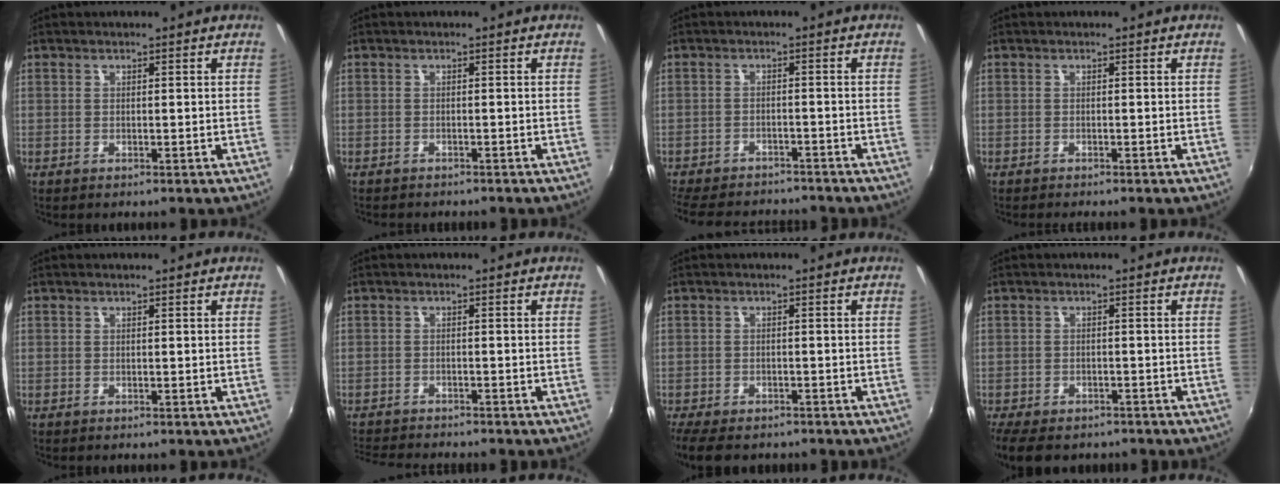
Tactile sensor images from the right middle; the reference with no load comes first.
{"total": 2.1, "force": [-2.0, 0.6, 0.5], "torque": [-0.017, -0.011, -0.029]}
{"total": 13.2, "force": [-11.6, 4.4, 4.7], "torque": [-0.120, -0.010, -0.174]}
{"total": 1.0, "force": [-0.9, 0.0, 0.4], "torque": [-0.006, -0.008, -0.015]}
{"total": 0.0}
{"total": 7.2, "force": [-6.8, 1.0, 2.2], "torque": [-0.063, -0.017, -0.111]}
{"total": 8.6, "force": [-6.8, 3.4, 4.1], "torque": [-0.098, -0.029, -0.112]}
{"total": 9.6, "force": [-7.4, 4.3, 4.5], "torque": [-0.105, -0.029, -0.117]}